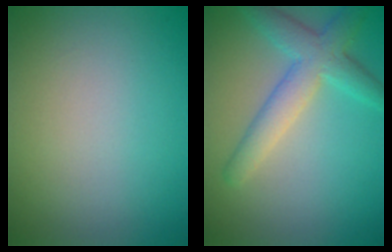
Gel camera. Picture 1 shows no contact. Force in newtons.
{"total": 4.3, "press": 4.3, "slide": 0.1}